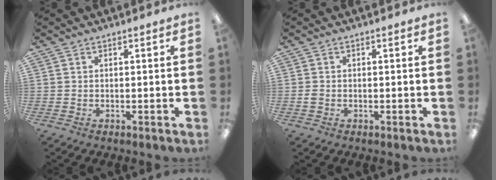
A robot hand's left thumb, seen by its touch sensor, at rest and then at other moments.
{"total": 1.2, "force": [-0.4, 1.0, 0.6], "torque": [-0.012, 0.003, -0.009]}